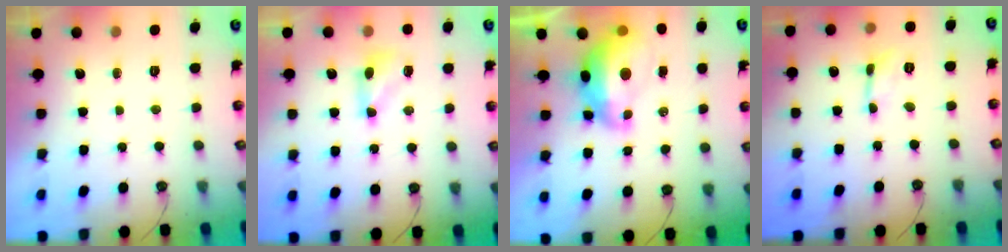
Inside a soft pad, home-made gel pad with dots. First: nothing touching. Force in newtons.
{"total": 2.8, "press": 2.8, "slide": 0.6}
{"total": 6.1, "press": 6.0, "slide": 1.0}
{"total": 0.8, "press": 0.8, "slide": 0.1}